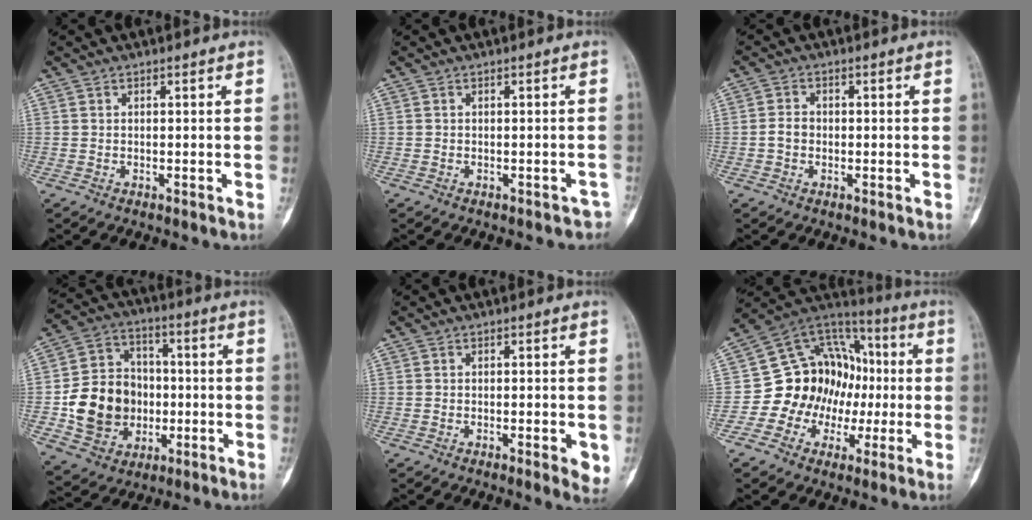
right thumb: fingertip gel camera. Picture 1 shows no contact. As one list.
[{"total": 1.8, "force": [-1.4, 1.1, 0.1], "torque": [0.004, 0.020, -0.017]}, {"total": 2.6, "force": [-0.5, 2.1, 1.4], "torque": [-0.023, 0.010, -0.013]}, {"total": 17.9, "force": [-2.3, 14.9, 9.7], "torque": [-0.135, 0.027, -0.027]}, {"total": 4.1, "force": [-1.1, 1.2, 3.8], "torque": [-0.043, -0.007, -0.012]}, {"total": 17.4, "force": [-1.8, 14.9, 8.8], "torque": [-0.079, 0.064, -0.030]}]